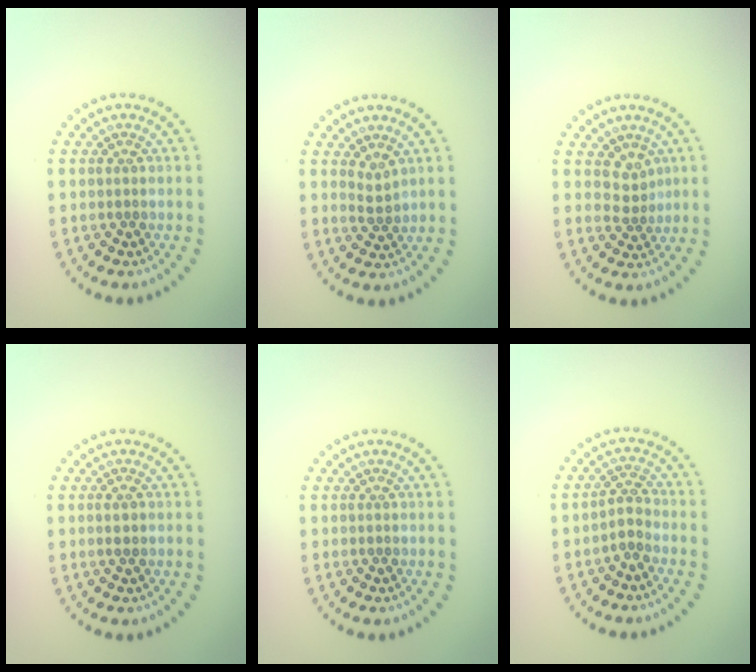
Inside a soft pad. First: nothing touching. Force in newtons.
{"total": 1.1, "press": 0.8, "slide": 0.8}
{"total": 1.8, "press": 1.3, "slide": 1.3}
{"total": 1.1, "press": 1.0, "slide": 0.5}
{"total": 0.0}
{"total": 1.7, "press": 1.3, "slide": 1.1}